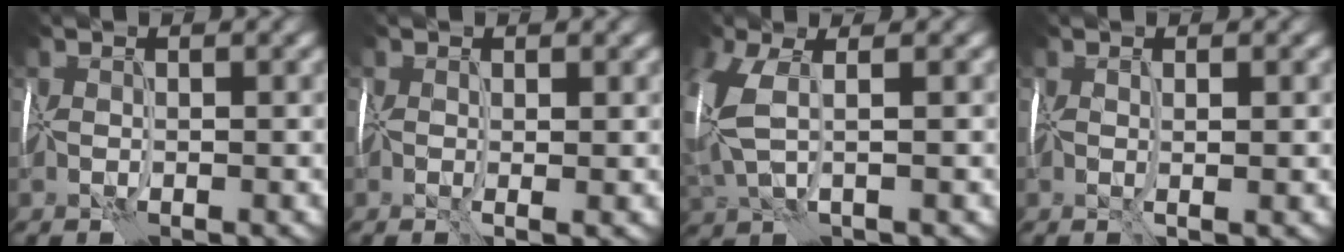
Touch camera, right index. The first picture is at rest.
{"total": 1.0, "force": [0.1, 0.2, 1.0], "torque": [-0.024, -0.002, 0.001]}
{"total": 4.2, "force": [1.1, 2.0, 3.6], "torque": [-0.113, 0.005, 0.014]}
{"total": 0.9, "force": [0.3, -0.1, 0.8], "torque": [-0.025, -0.002, 0.003]}